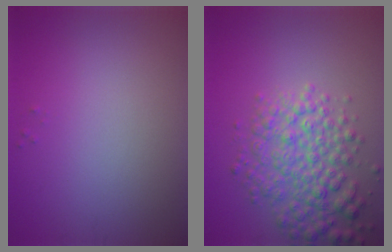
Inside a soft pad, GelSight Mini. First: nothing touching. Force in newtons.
{"total": 5.4, "press": 5.4, "slide": 0.2}